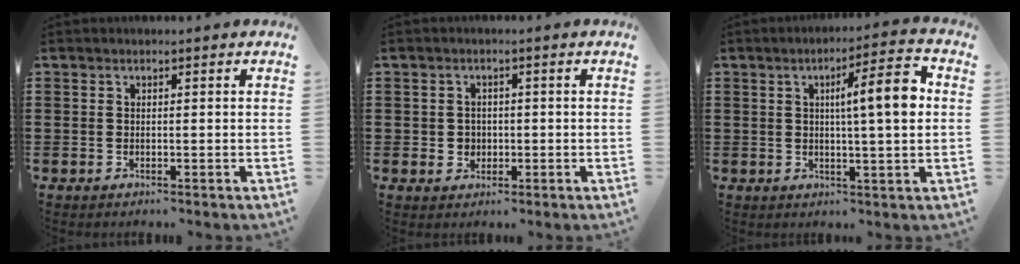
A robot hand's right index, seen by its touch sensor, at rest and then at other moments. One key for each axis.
{"total": 2.1, "fx": -0.2, "fy": 2.0, "fz": 0.6, "tx": -0.018, "ty": 0.007, "tz": -0.009}
{"total": 8.4, "fx": 1.6, "fy": 0.8, "fz": 8.2, "tx": -0.132, "ty": -0.010, "tz": 0.015}